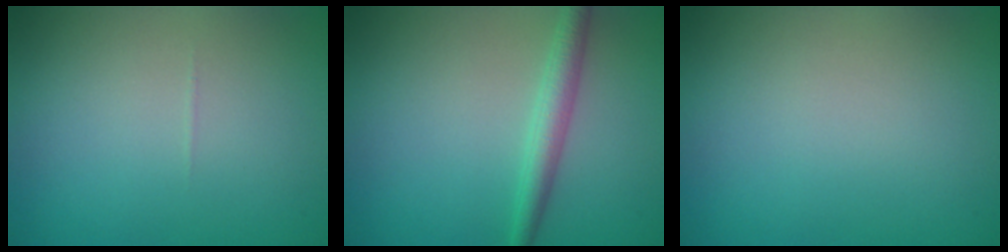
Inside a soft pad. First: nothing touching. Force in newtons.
{"total": 2.4, "press": 2.4, "slide": 0.1}
{"total": 0.0}